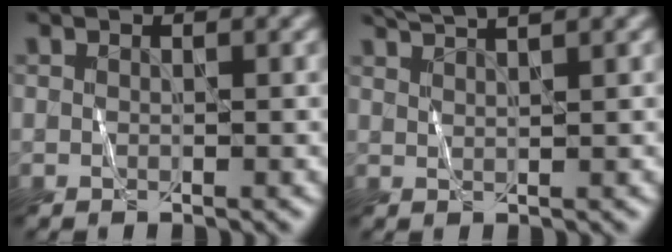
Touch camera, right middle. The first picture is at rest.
{"total": 3.8, "force": [3.2, 0.5, 2.1], "torque": [-0.023, 0.012, 0.040]}